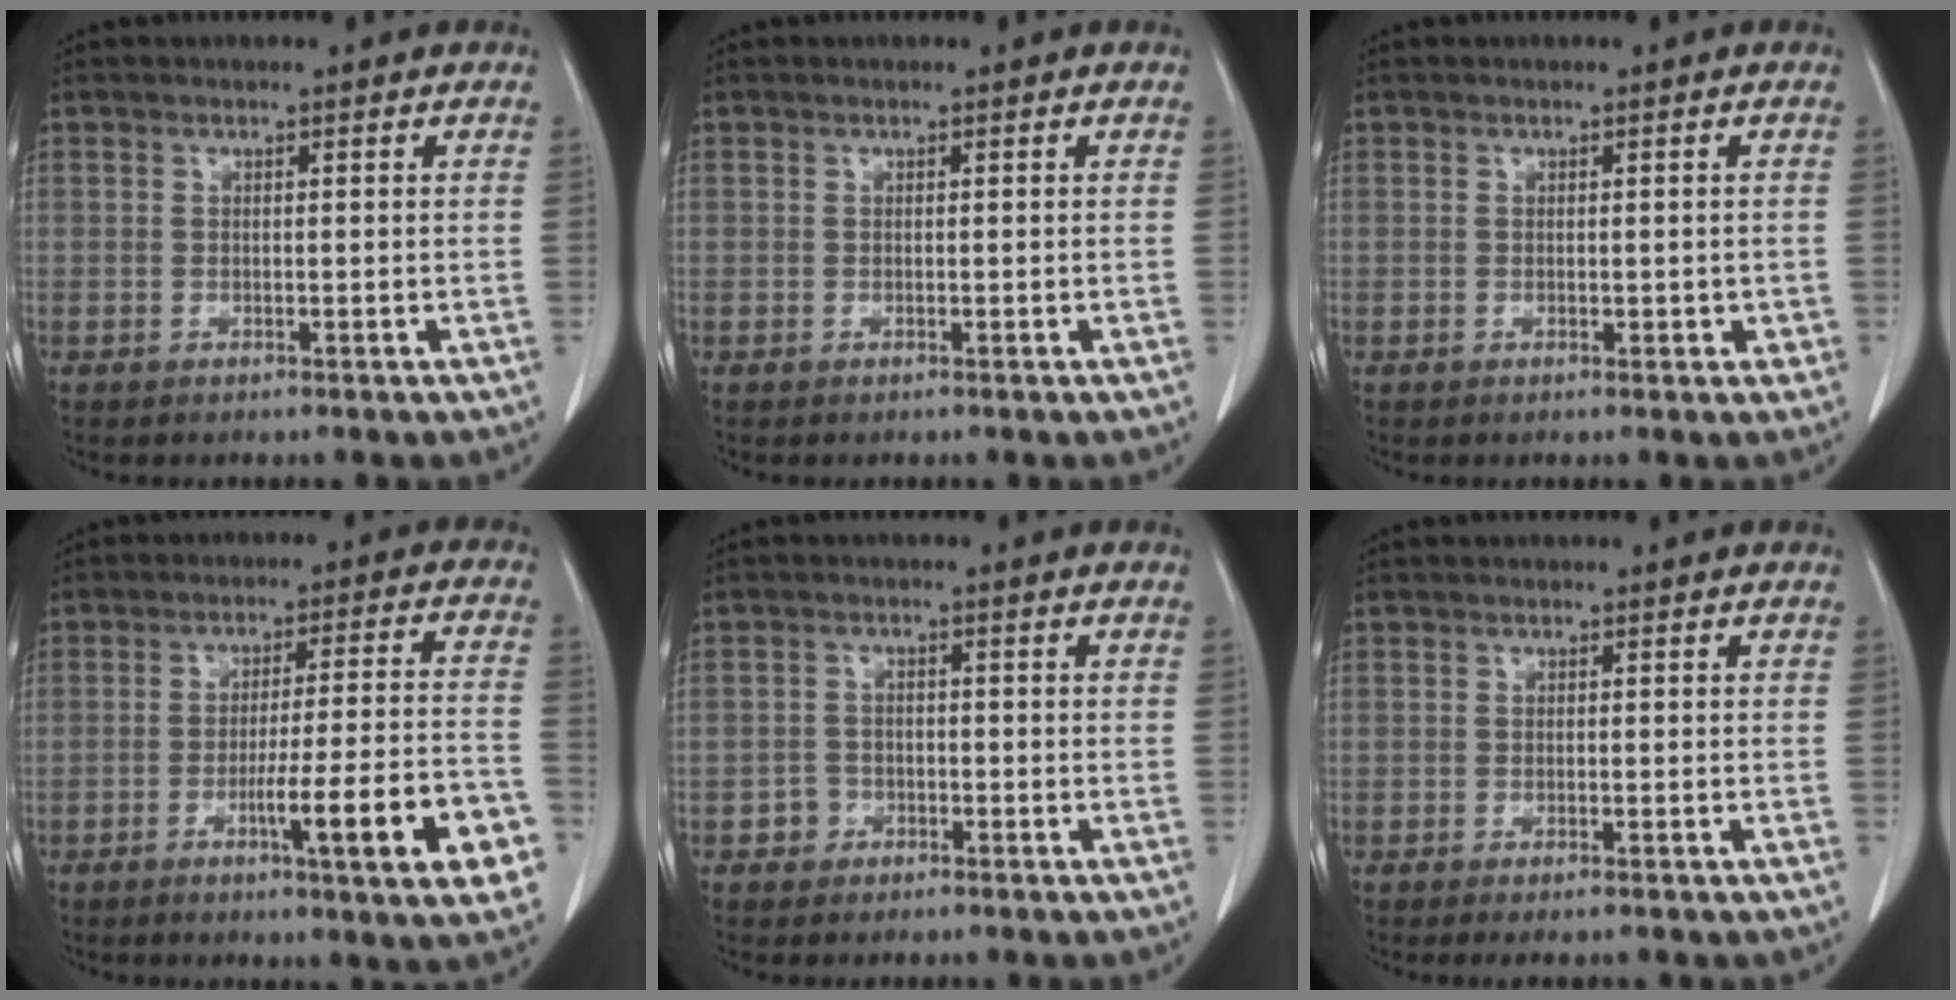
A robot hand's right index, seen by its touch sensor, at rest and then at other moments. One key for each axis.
{"total": 0.0}
{"total": 1.2, "fx": -0.1, "fy": 0.8, "fz": 0.9, "tx": -0.008, "ty": 0.001, "tz": 0.001}
{"total": 14.5, "fx": -5.9, "fy": 0.4, "fz": 13.2, "tx": -0.166, "ty": 0.000, "tz": -0.079}
{"total": 2.1, "fx": -1.3, "fy": 1.7, "fz": 0.1, "tx": 0.001, "ty": 0.010, "tz": -0.026}
{"total": 2.3, "fx": -1.9, "fy": 0.5, "fz": 1.2, "tx": -0.013, "ty": -0.005, "tz": -0.023}